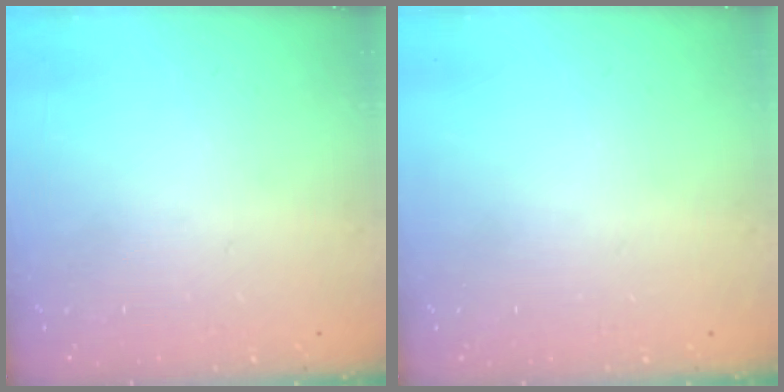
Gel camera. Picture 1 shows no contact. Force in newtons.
{"total": 0.0}